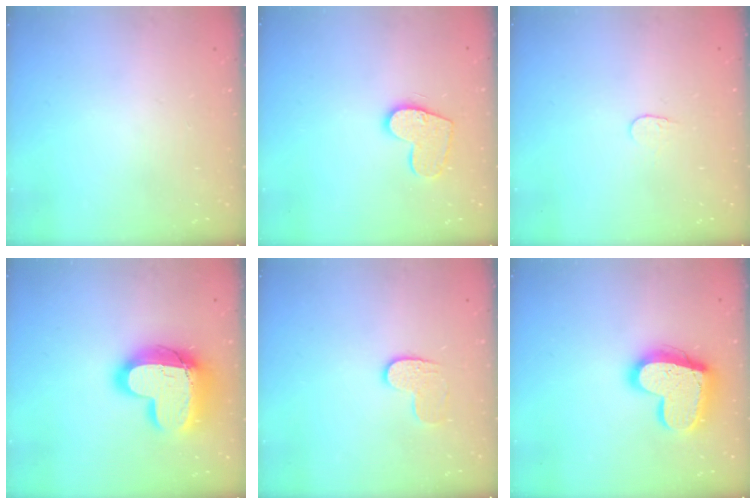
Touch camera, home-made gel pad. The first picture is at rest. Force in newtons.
{"total": 11.4, "press": 11.3, "slide": 0.6}
{"total": 3.7, "press": 3.7, "slide": 0.3}
{"total": 18.9, "press": 18.8, "slide": 1.5}
{"total": 6.2, "press": 6.2, "slide": 0.3}
{"total": 18.2, "press": 18.2, "slide": 1.6}